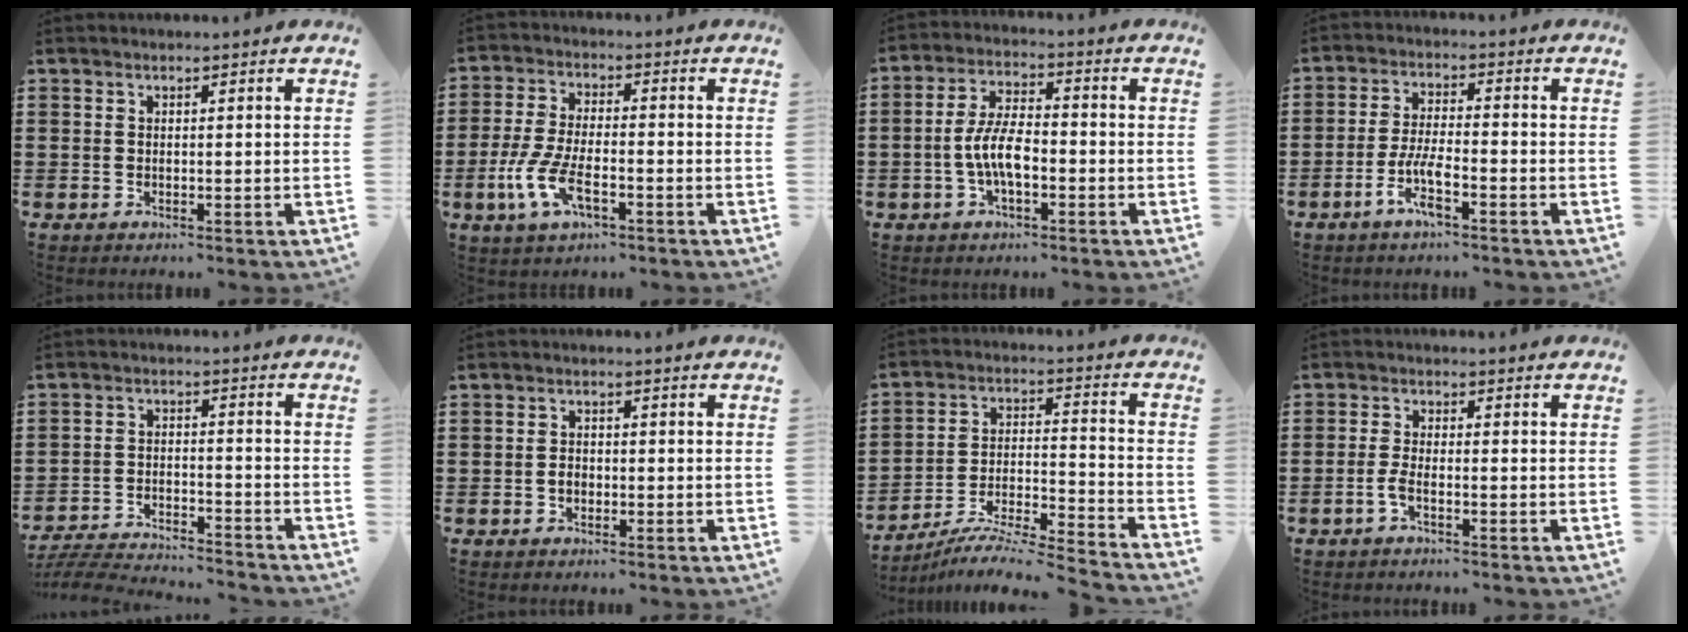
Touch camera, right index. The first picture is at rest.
{"total": 7.4, "force": [-3.0, 2.7, 6.2], "torque": [-0.150, -0.014, -0.061]}
{"total": 6.9, "force": [-1.7, 2.8, 6.0], "torque": [-0.140, -0.003, -0.040]}
{"total": 6.1, "force": [-3.1, 1.2, 5.0], "torque": [-0.116, -0.010, -0.064]}
{"total": 5.4, "force": [-5.3, 0.0, 0.9], "torque": [-0.027, -0.004, -0.108]}
{"total": 1.7, "force": [-0.6, 1.1, 1.1], "torque": [-0.023, 0.002, -0.011]}
{"total": 7.1, "force": [-6.7, -0.3, 2.5], "torque": [-0.044, -0.008, -0.135]}
{"total": 2.5, "force": [-1.3, 0.4, 2.1], "torque": [-0.052, -0.006, -0.027]}